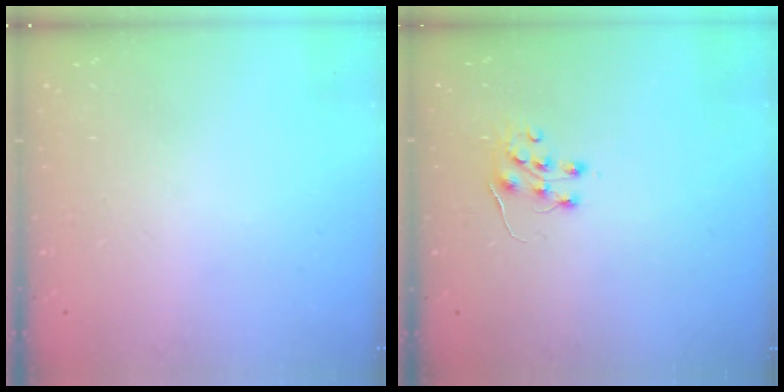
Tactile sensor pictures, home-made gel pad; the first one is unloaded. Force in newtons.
{"total": 7.1, "press": 7.1, "slide": 0.6}